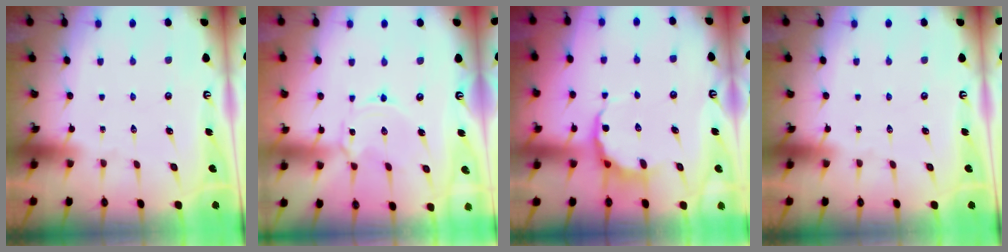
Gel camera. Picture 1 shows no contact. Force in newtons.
{"total": 1.8, "press": 1.7, "slide": 0.1}
{"total": 5.9, "press": 5.6, "slide": 1.8}
{"total": 0.0}